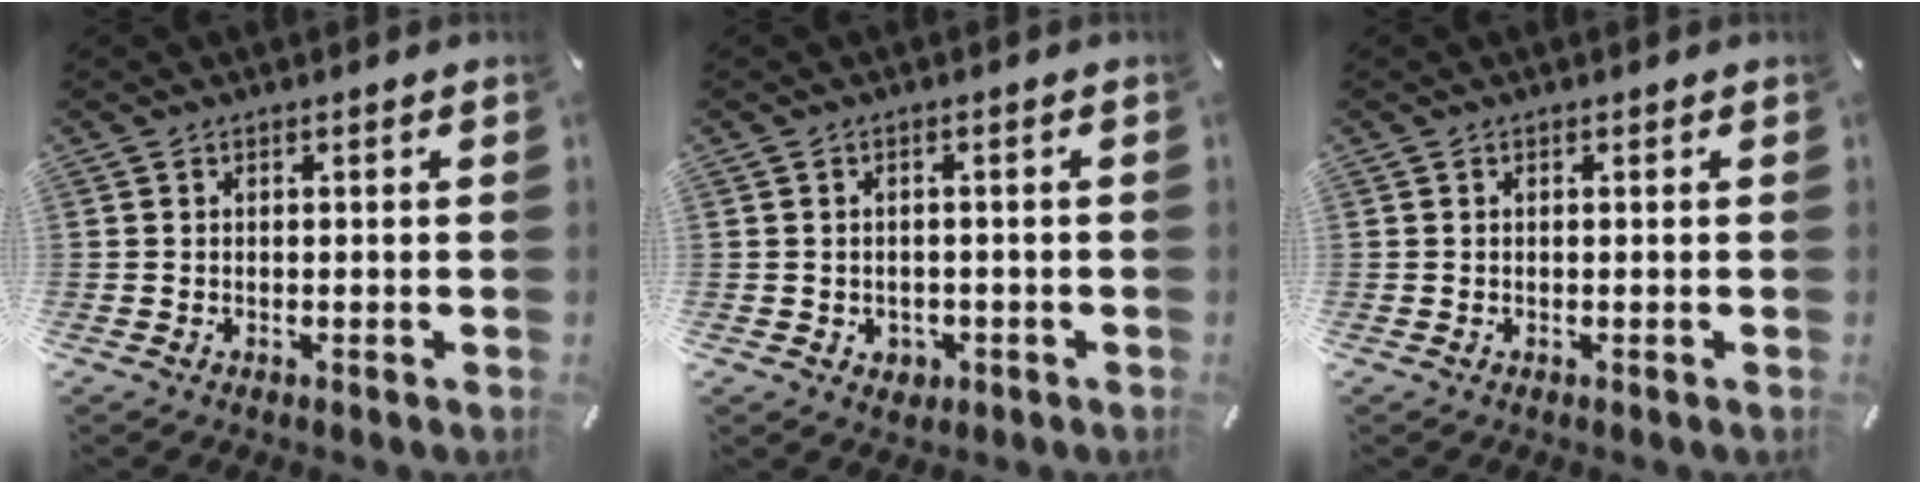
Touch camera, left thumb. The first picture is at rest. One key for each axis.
{"total": 2.6, "fx": -0.6, "fy": 2.4, "fz": 0.7, "tx": -0.007, "ty": -0.001, "tz": -0.014}
{"total": 0.0}